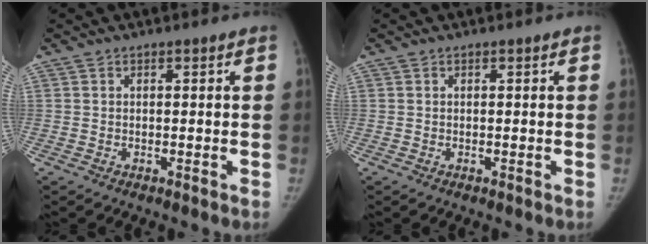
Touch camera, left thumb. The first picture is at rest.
{"total": 0.0}